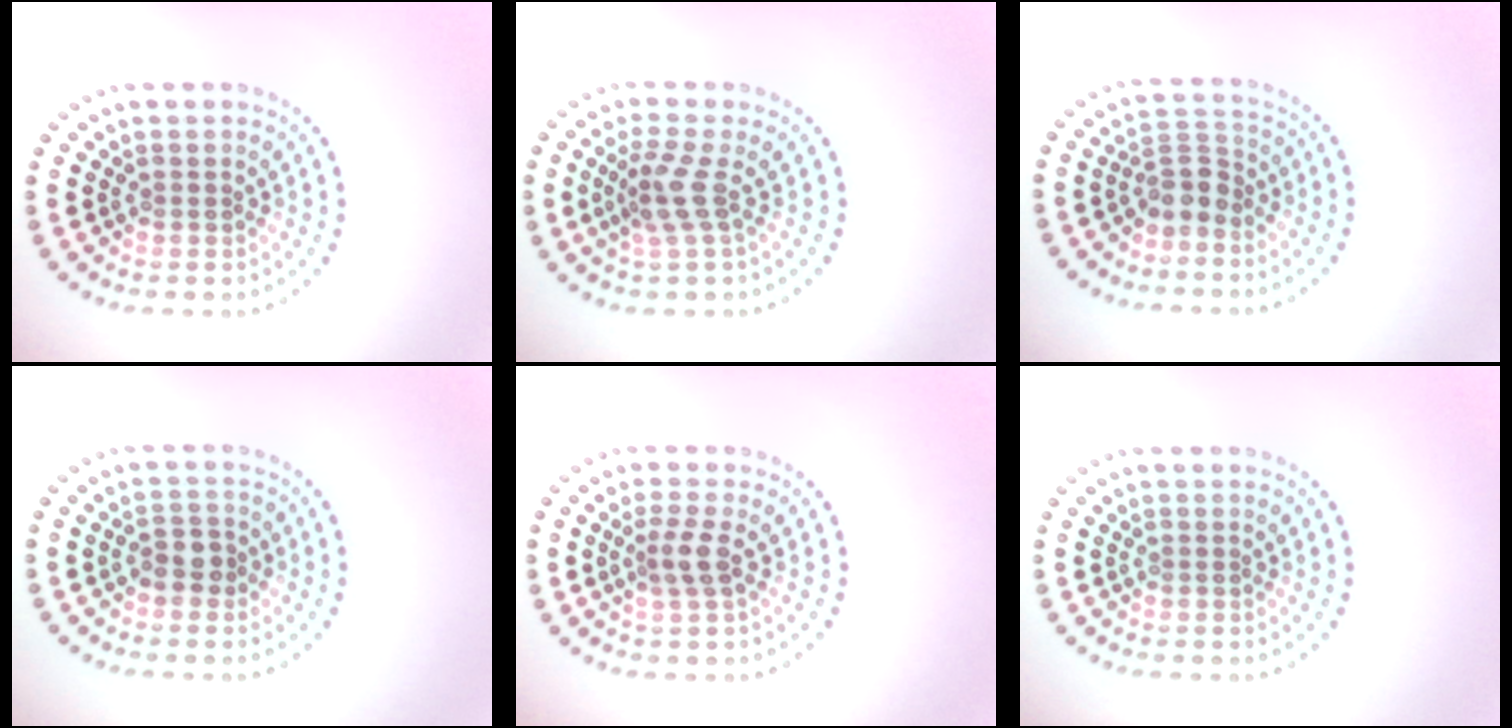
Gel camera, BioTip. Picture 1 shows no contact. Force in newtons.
{"total": 2.7, "press": 2.1, "slide": 1.7}
{"total": 2.8, "press": 2.2, "slide": 1.6}
{"total": 1.9, "press": 1.8, "slide": 0.7}
{"total": 2.0, "press": 1.7, "slide": 1.2}
{"total": 0.0}